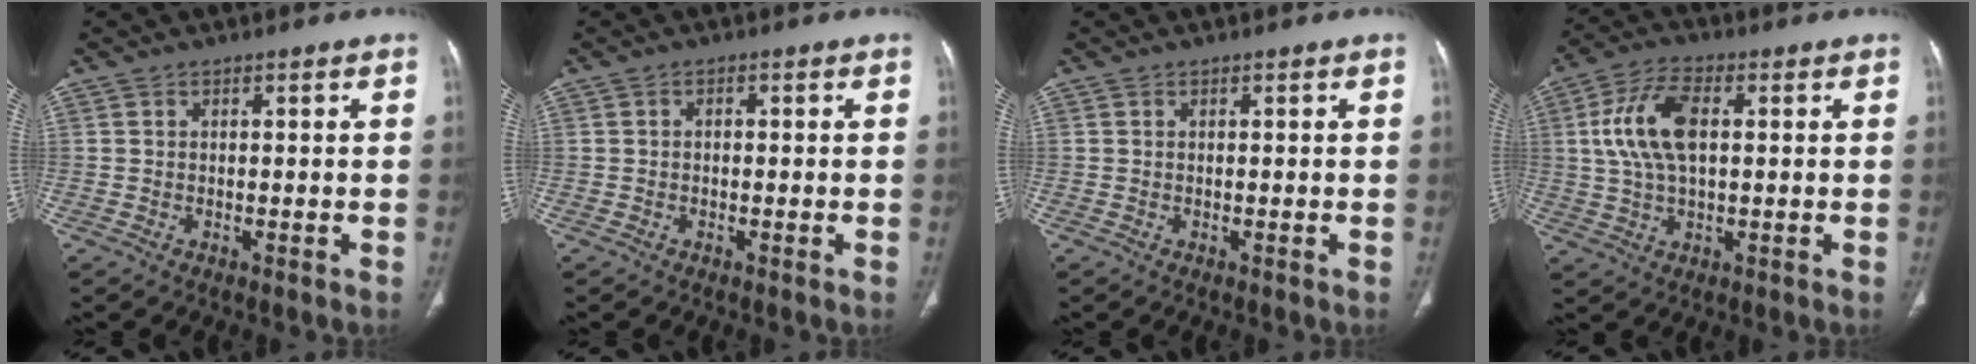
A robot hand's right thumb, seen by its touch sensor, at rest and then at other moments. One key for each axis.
{"total": 0.7, "fx": -0.1, "fy": 0.6, "fz": 0.4, "tx": -0.004, "ty": 0.003, "tz": -0.006}
{"total": 0.0}
{"total": 11.3, "fx": 1.8, "fy": 5.9, "fz": 9.5, "tx": -0.195, "ty": 0.013, "tz": 0.034}